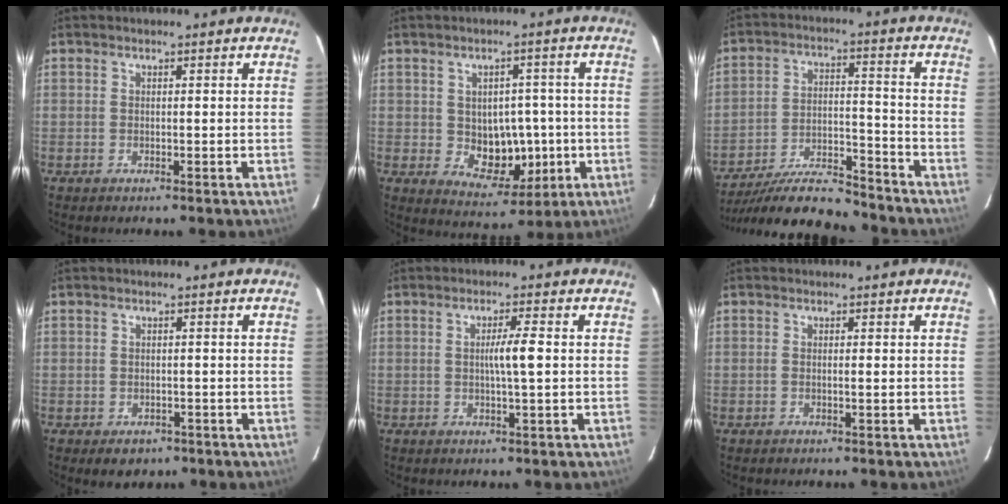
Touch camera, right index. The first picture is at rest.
{"total": 8.4, "force": [-0.7, 5.8, 6.1], "torque": [-0.081, 0.009, 0.008]}
{"total": 13.1, "force": [-12.2, 1.6, 4.4], "torque": [-0.075, 0.013, -0.209]}
{"total": 3.7, "force": [-2.4, 2.5, 1.4], "torque": [-0.017, 0.000, -0.025]}
{"total": 3.6, "force": [0.0, -0.3, 3.5], "torque": [-0.063, -0.002, 0.000]}
{"total": 0.0}